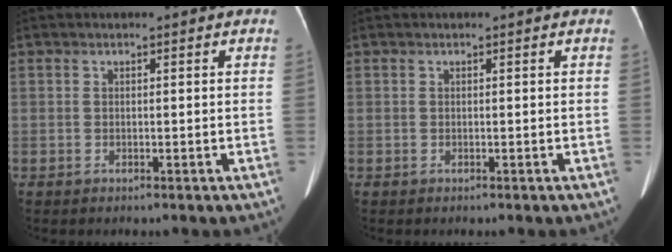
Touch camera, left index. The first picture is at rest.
{"total": 0.0}